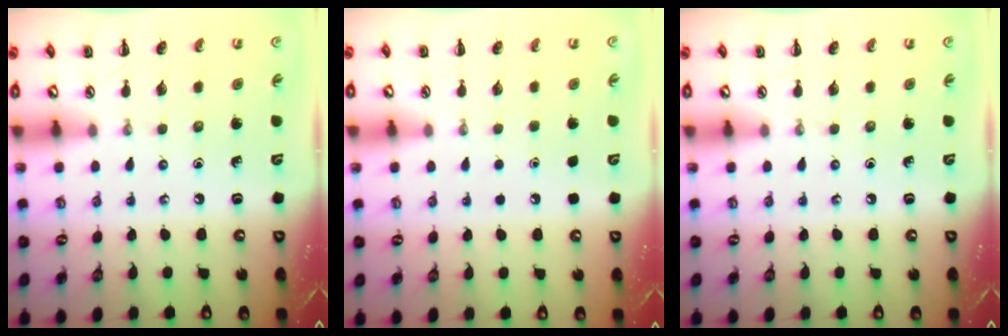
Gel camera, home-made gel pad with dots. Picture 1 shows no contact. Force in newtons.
{"total": 1.6, "press": 1.5, "slide": 0.1}
{"total": 0.0}